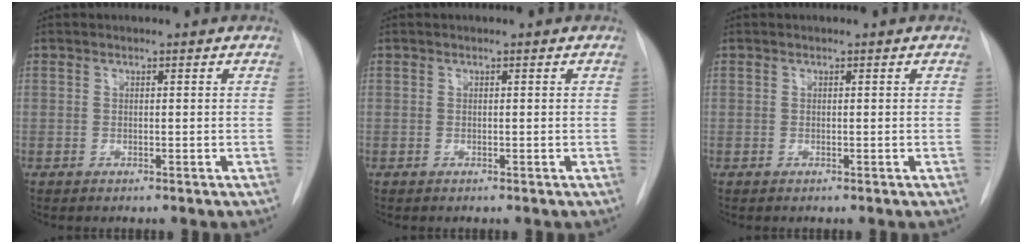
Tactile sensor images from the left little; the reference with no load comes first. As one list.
[{"total": 0.0}, {"total": 0.0}]